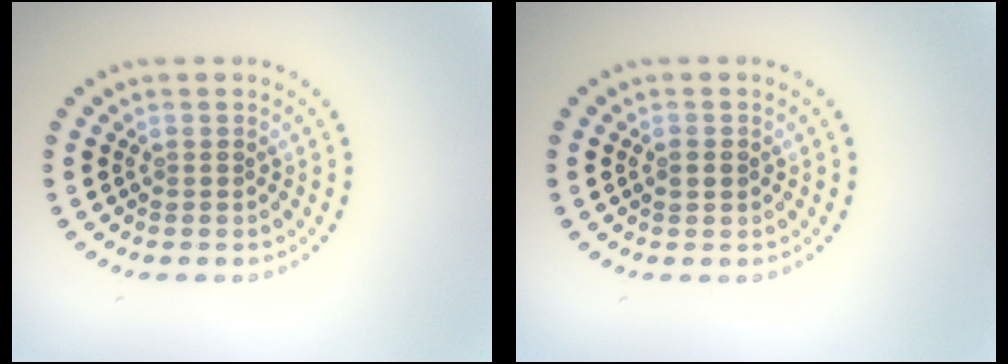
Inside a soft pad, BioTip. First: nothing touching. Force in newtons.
{"total": 1.3, "press": 1.3, "slide": 0.1}